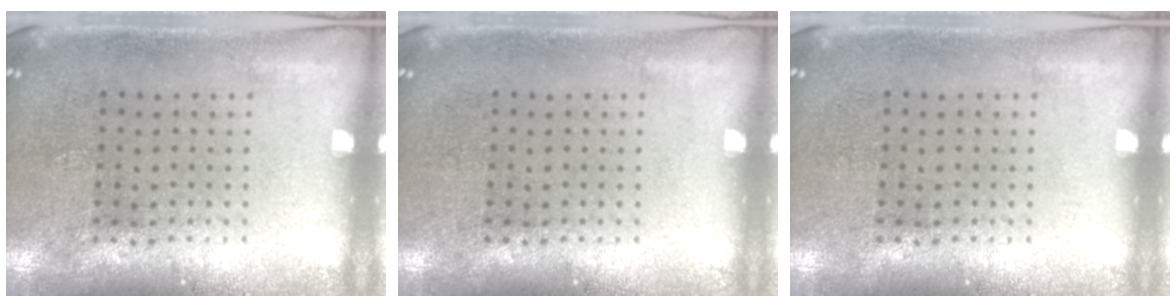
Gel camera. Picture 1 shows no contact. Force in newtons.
{"total": 0.0}
{"total": 0.0}